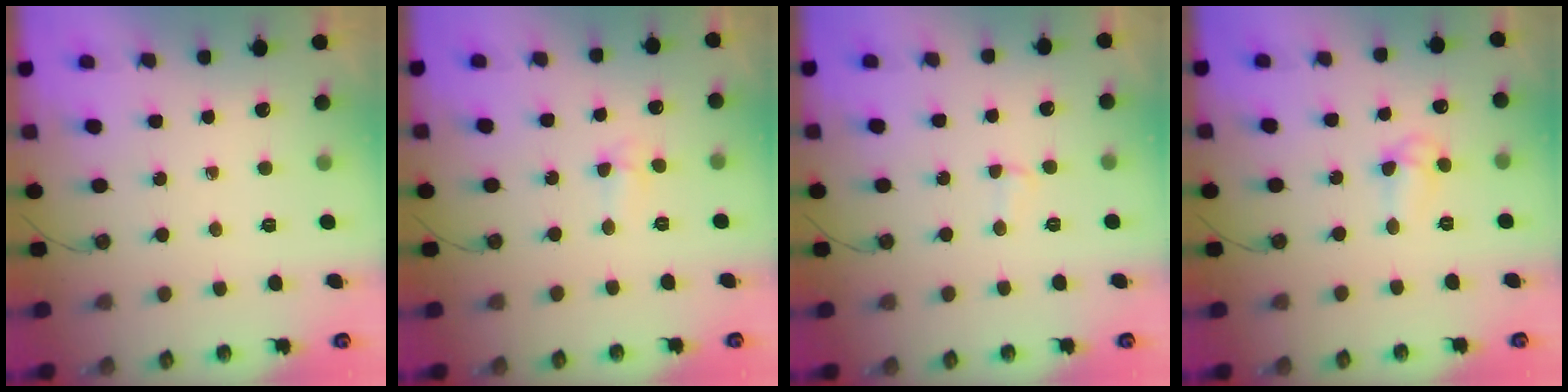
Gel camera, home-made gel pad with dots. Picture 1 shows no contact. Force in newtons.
{"total": 5.4, "press": 4.5, "slide": 3.0}
{"total": 2.5, "press": 2.5, "slide": 0.5}
{"total": 5.7, "press": 5.7, "slide": 0.4}